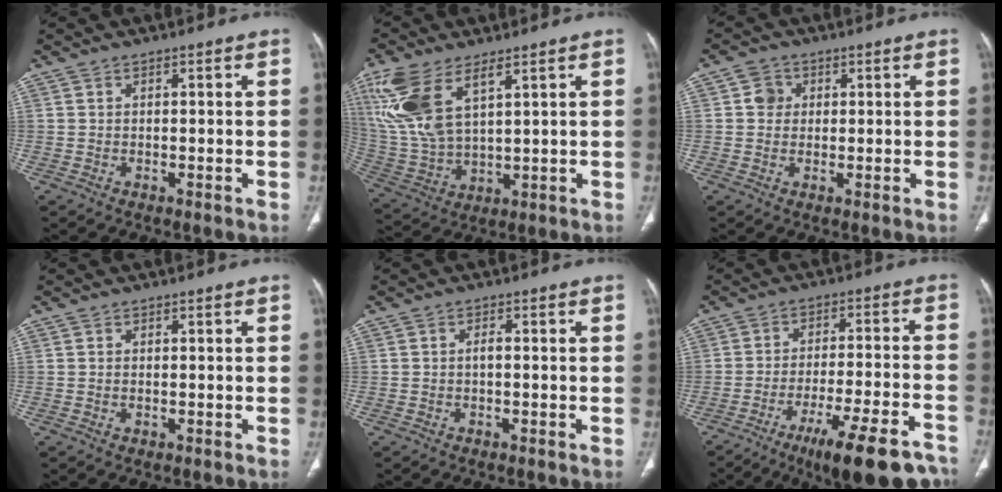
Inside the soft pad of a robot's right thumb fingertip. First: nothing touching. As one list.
[{"total": 15.0, "force": [7.3, 6.8, 11.2], "torque": [-0.254, -0.015, 0.159]}, {"total": 3.3, "force": [0.8, 3.0, 1.2], "torque": [-0.004, 0.001, 0.010]}, {"total": 0.6, "force": [-0.1, 0.4, 0.5], "torque": [-0.015, 0.003, 0.000]}, {"total": 1.1, "force": [-0.2, 0.5, 1.0], "torque": [-0.016, 0.003, -0.007]}, {"total": 17.5, "force": [-12.2, 3.7, 11.9], "torque": [-0.144, 0.059, -0.187]}]